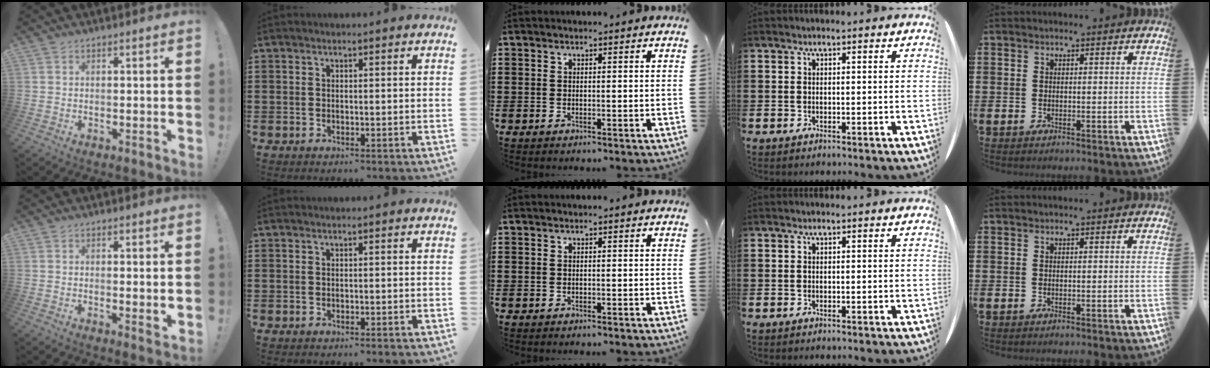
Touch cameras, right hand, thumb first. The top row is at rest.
{"thumb": {"total": 1.9, "force": [1.2, 0.1, 1.4], "torque": [-0.004, -0.012, 0.017]}, "index": {"total": 0.5, "force": [-0.5, 0.0, 0.1], "torque": [-0.003, -0.002, -0.011]}}